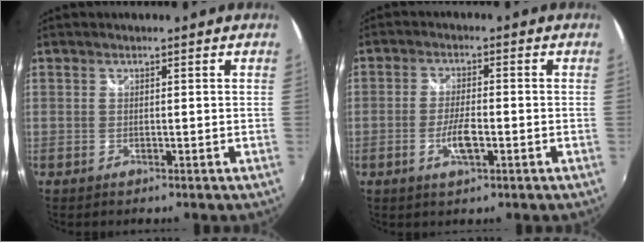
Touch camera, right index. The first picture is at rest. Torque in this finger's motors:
{"motor_torque": [1.39, -0.01, 0.29, 0.07]}